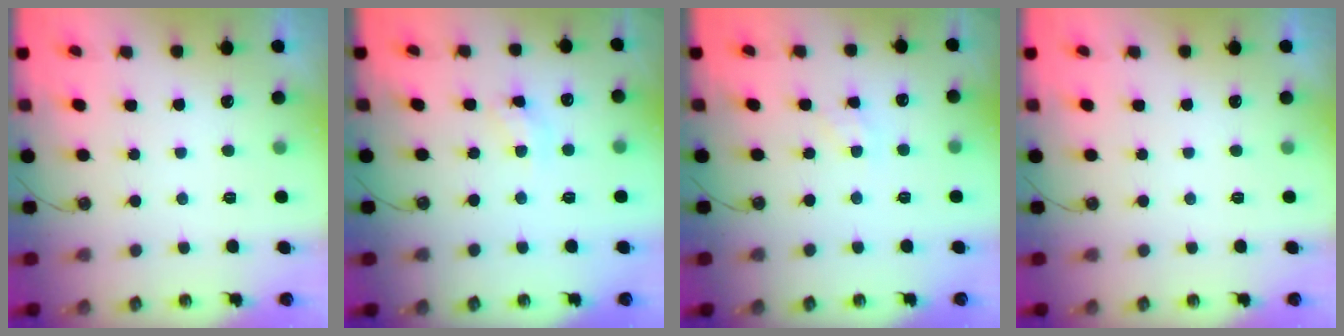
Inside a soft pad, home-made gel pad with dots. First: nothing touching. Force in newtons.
{"total": 5.8, "press": 5.8, "slide": 0.4}
{"total": 2.6, "press": 2.6, "slide": 0.4}
{"total": 0.0}